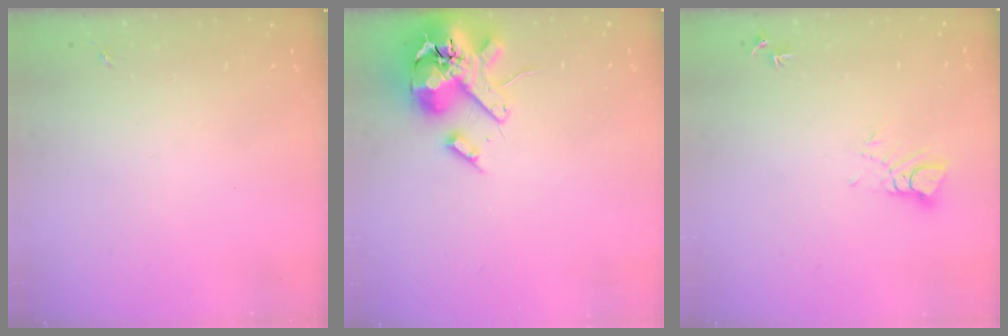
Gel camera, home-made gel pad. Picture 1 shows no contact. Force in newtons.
{"total": 17.4, "press": 17.2, "slide": 2.9}
{"total": 4.3, "press": 4.2, "slide": 0.4}